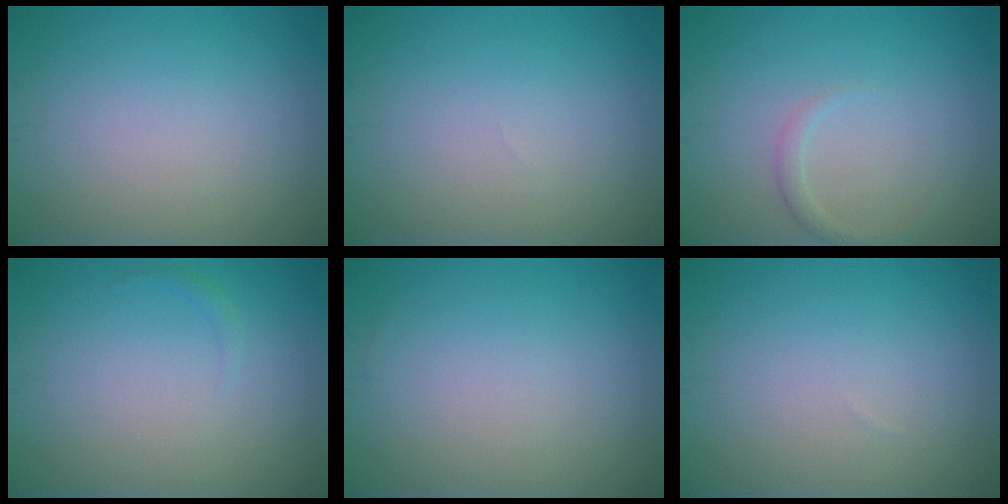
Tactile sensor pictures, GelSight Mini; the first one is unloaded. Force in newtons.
{"total": 0.0}
{"total": 1.2, "press": 1.2, "slide": 0.1}
{"total": 0.6, "press": 0.6, "slide": 0.1}
{"total": 0.0}
{"total": 0.0}